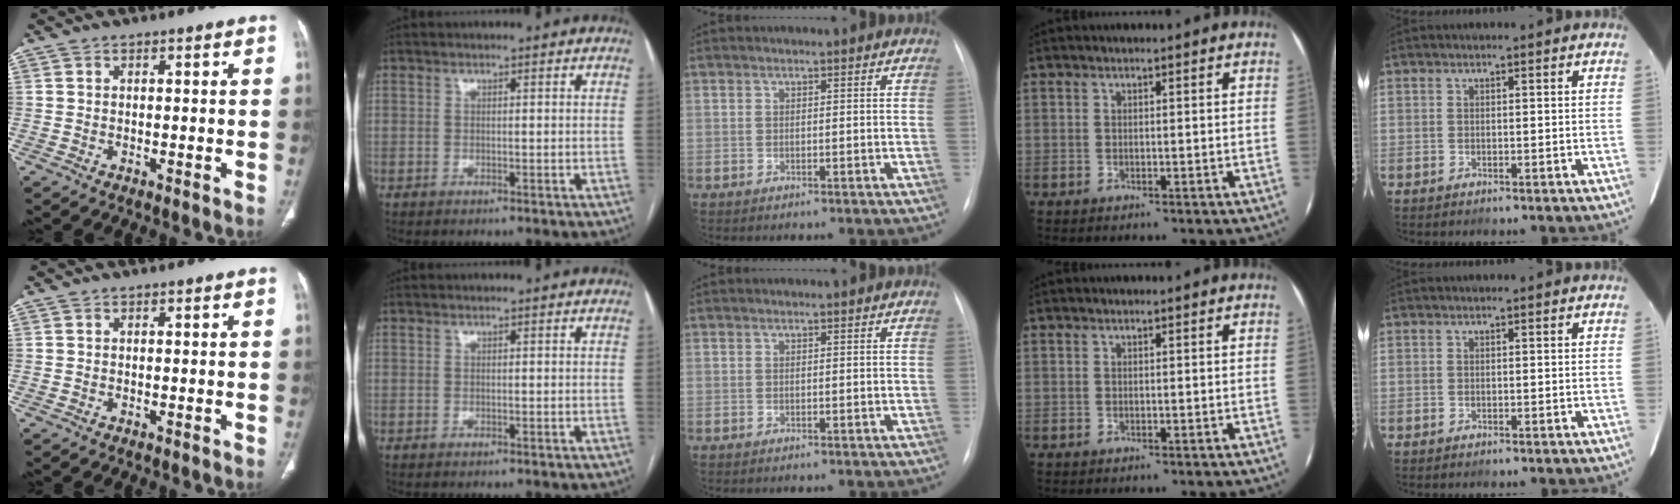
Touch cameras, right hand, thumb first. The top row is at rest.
{}